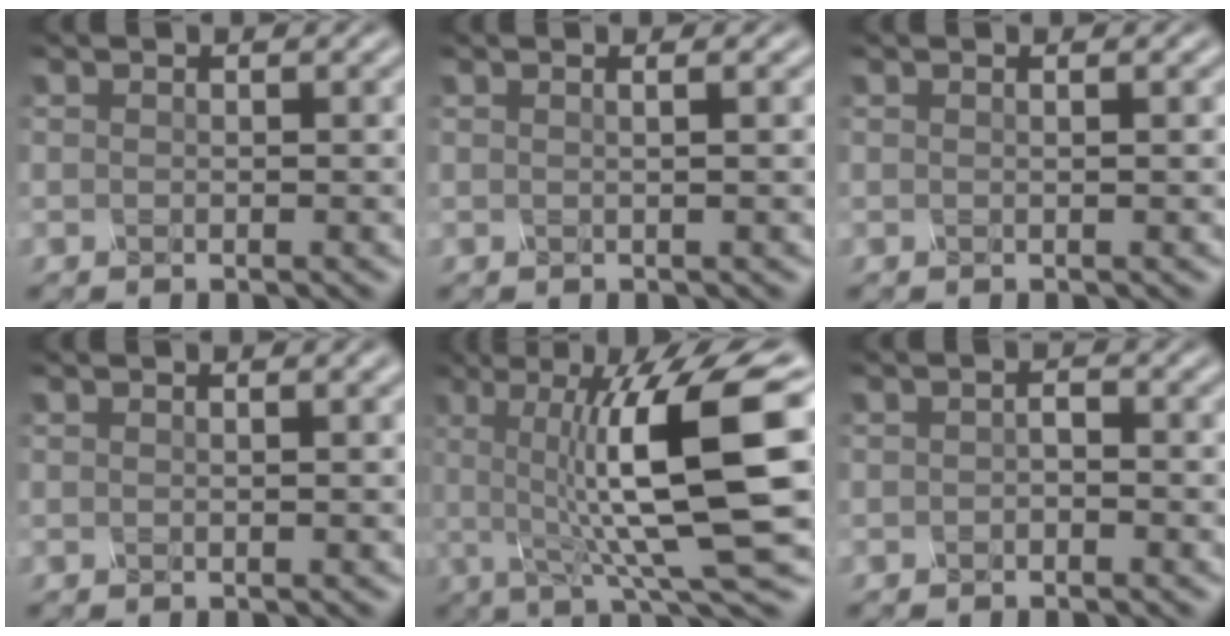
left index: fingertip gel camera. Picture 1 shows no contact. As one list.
[{"total": 2.0, "force": [0.7, 0.9, 1.6], "torque": [-0.007, 0.003, -0.015]}, {"total": 0.8, "force": [0.3, 0.3, 0.7], "torque": [-0.005, 0.003, -0.004]}, {"total": 1.2, "force": [0.5, 0.4, 1.0], "torque": [-0.009, 0.005, 0.000]}, {"total": 14.2, "force": [1.5, 3.1, 13.8], "torque": [-0.205, 0.010, 0.023]}, {"total": 0.8, "force": [-0.3, 0.4, 0.7], "torque": [-0.012, 0.003, -0.006]}]